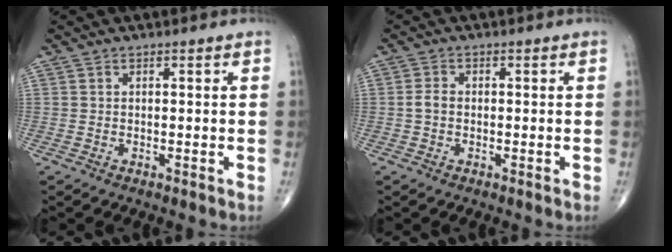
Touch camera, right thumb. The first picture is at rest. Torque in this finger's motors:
{"motor_torque": [0.58, 1.13, 0.70, -0.01, 0.03]}